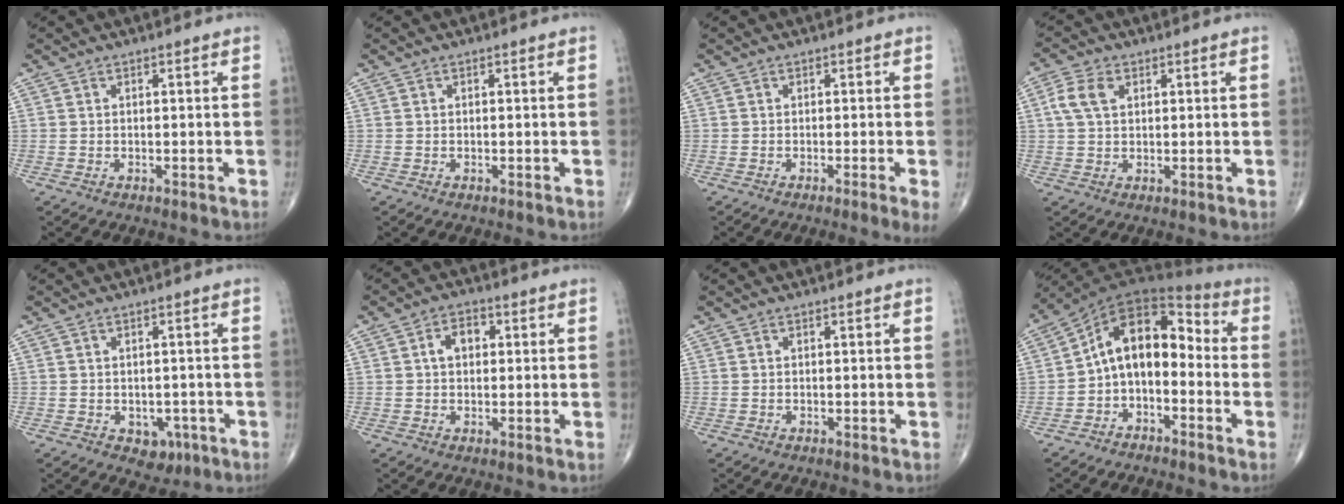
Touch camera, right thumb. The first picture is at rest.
{"total": 0.0}
{"total": 2.5, "force": [-0.9, -0.2, 2.3], "torque": [-0.042, -0.009, -0.018]}
{"total": 5.1, "force": [1.6, 3.3, 3.6], "torque": [-0.079, 0.008, 0.028]}
{"total": 4.2, "force": [-1.6, 3.0, 2.3], "torque": [-0.008, 0.008, -0.013]}
{"total": 4.4, "force": [0.8, 3.0, 3.1], "torque": [-0.044, 0.013, 0.009]}
{"total": 0.0}
{"total": 11.9, "force": [-2.2, 7.5, 9.0], "torque": [-0.121, 0.070, -0.053]}